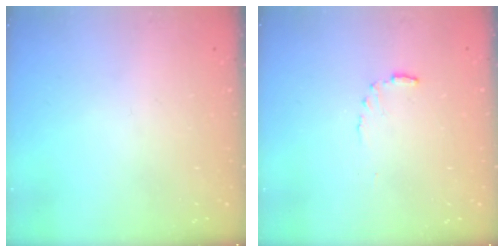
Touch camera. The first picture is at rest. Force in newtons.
{"total": 4.5, "press": 4.4, "slide": 0.6}